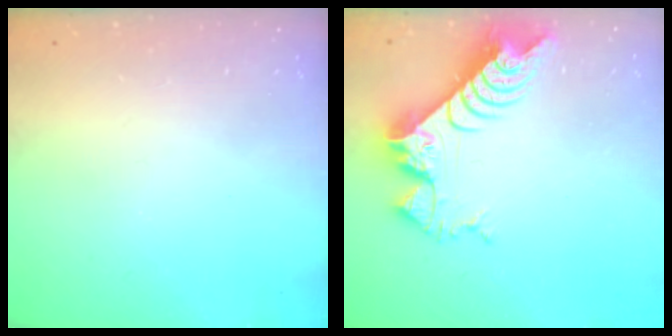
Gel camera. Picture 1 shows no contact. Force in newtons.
{"total": 10.6, "press": 10.6, "slide": 0.9}